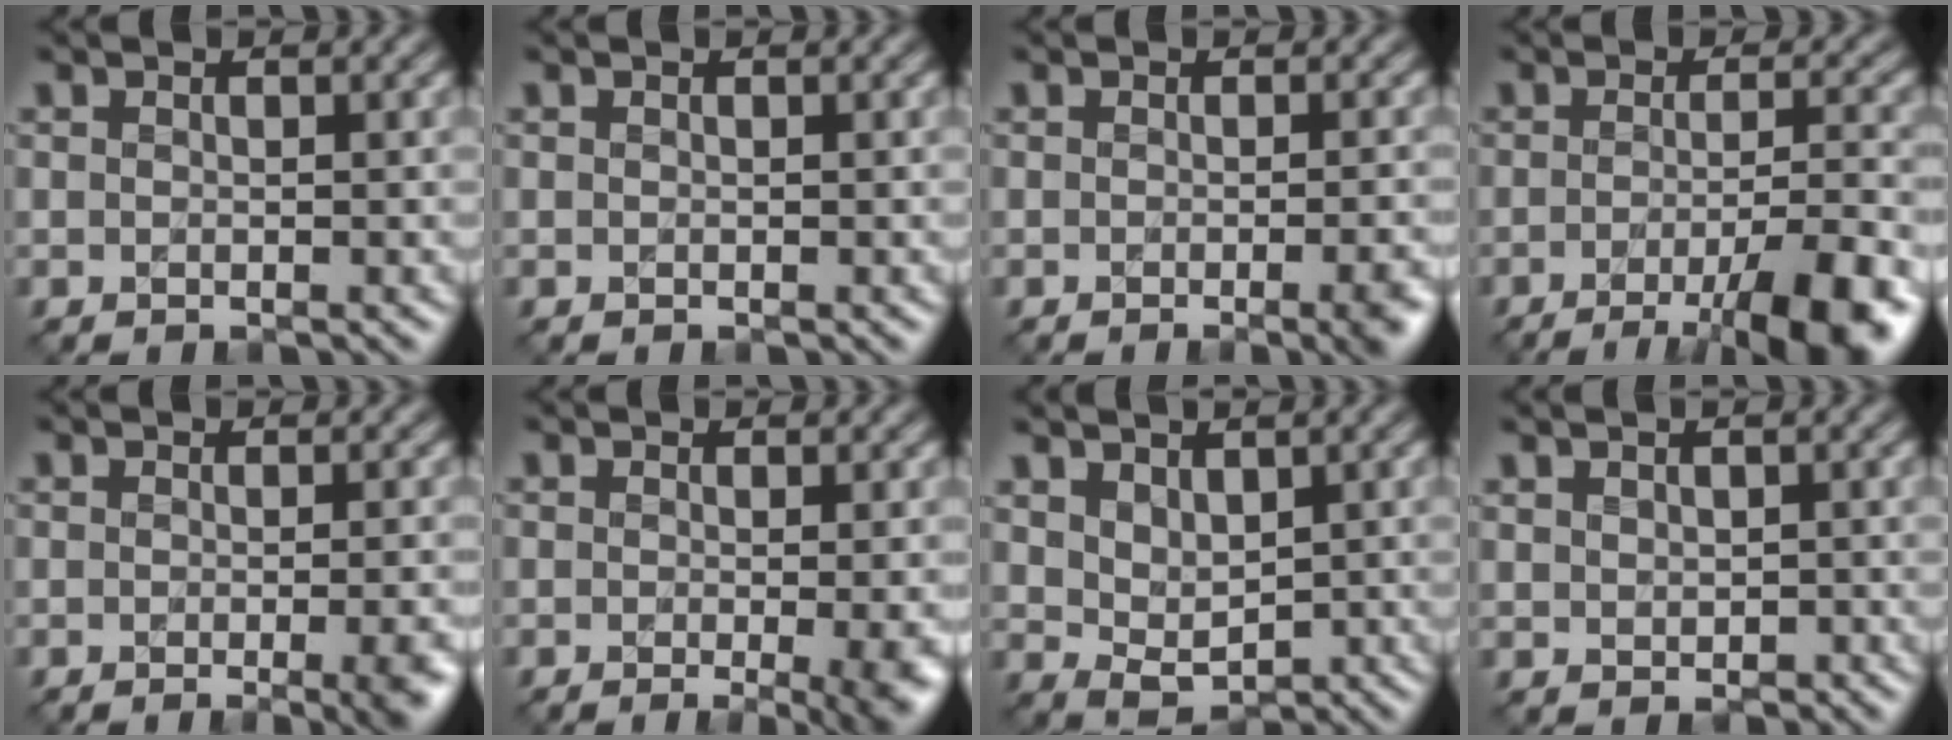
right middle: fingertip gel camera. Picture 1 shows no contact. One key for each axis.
{"total": 0.0}
{"total": 4.6, "fx": -1.7, "fy": 1.7, "fz": 3.9, "tx": -0.018, "ty": 0.001, "tz": -0.011}
{"total": 9.9, "fx": -5.3, "fy": 2.6, "fz": 7.9, "tx": -0.098, "ty": -0.004, "tz": -0.073}
{"total": 6.4, "fx": -1.9, "fy": 2.8, "fz": 5.5, "tx": -0.021, "ty": 0.000, "tz": -0.010}
{"total": 7.1, "fx": -1.2, "fy": 3.0, "fz": 6.4, "tx": -0.038, "ty": -0.003, "tz": -0.004}
{"total": 2.8, "fx": 1.5, "fy": 1.8, "fz": 1.6, "tx": -0.038, "ty": -0.006, "tz": 0.038}
{"total": 0.7, "fx": 0.5, "fy": 0.4, "fz": -0.1, "tx": -0.001, "ty": 0.002, "tz": 0.015}